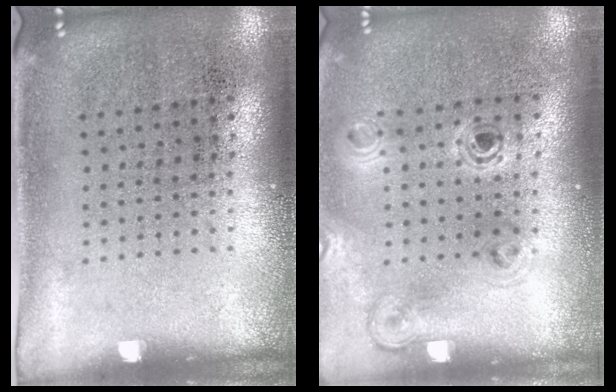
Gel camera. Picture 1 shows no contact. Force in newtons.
{"total": 1.0, "press": 1.0, "slide": 0.1}